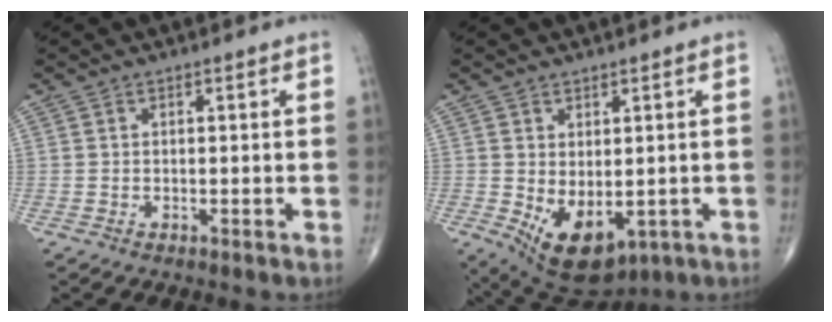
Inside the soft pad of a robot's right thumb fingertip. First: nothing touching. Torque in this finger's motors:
{"motor_torque": [-0.27, 0.52, 0.39, 0.35, 0.17]}